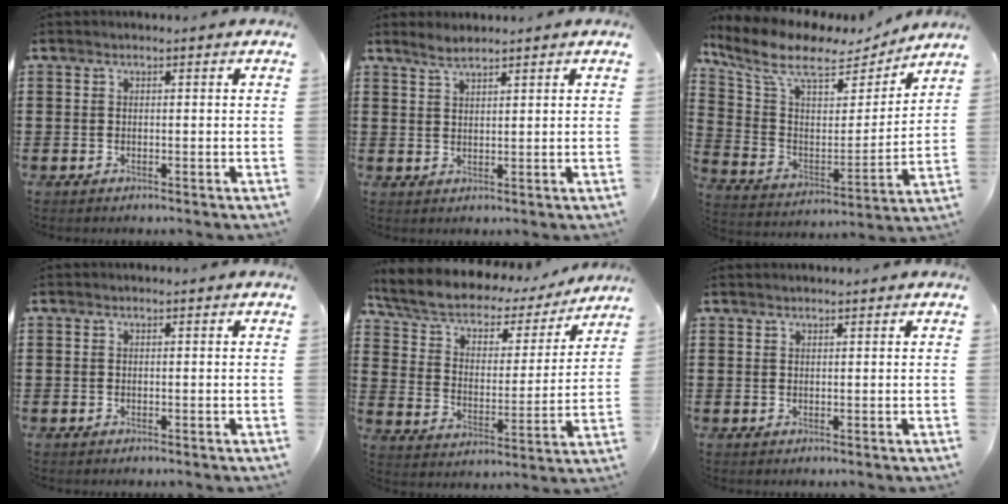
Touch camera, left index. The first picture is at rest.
{"total": 2.4, "force": [2.0, 0.4, 1.2], "torque": [-0.029, 0.003, 0.038]}
{"total": 9.8, "force": [7.4, 3.2, 5.5], "torque": [-0.141, -0.040, 0.125]}
{"total": 0.0}
{"total": 5.5, "force": [4.1, 2.7, 2.6], "torque": [-0.071, -0.029, 0.066]}
{"total": 0.8, "force": [0.7, 0.0, 0.2], "torque": [-0.005, -0.001, 0.015]}